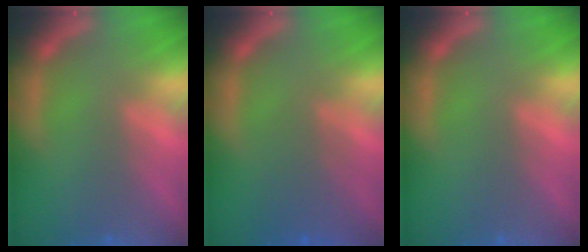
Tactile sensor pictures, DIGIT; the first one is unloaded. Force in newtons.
{"total": 3.6}
{"total": 0.0}